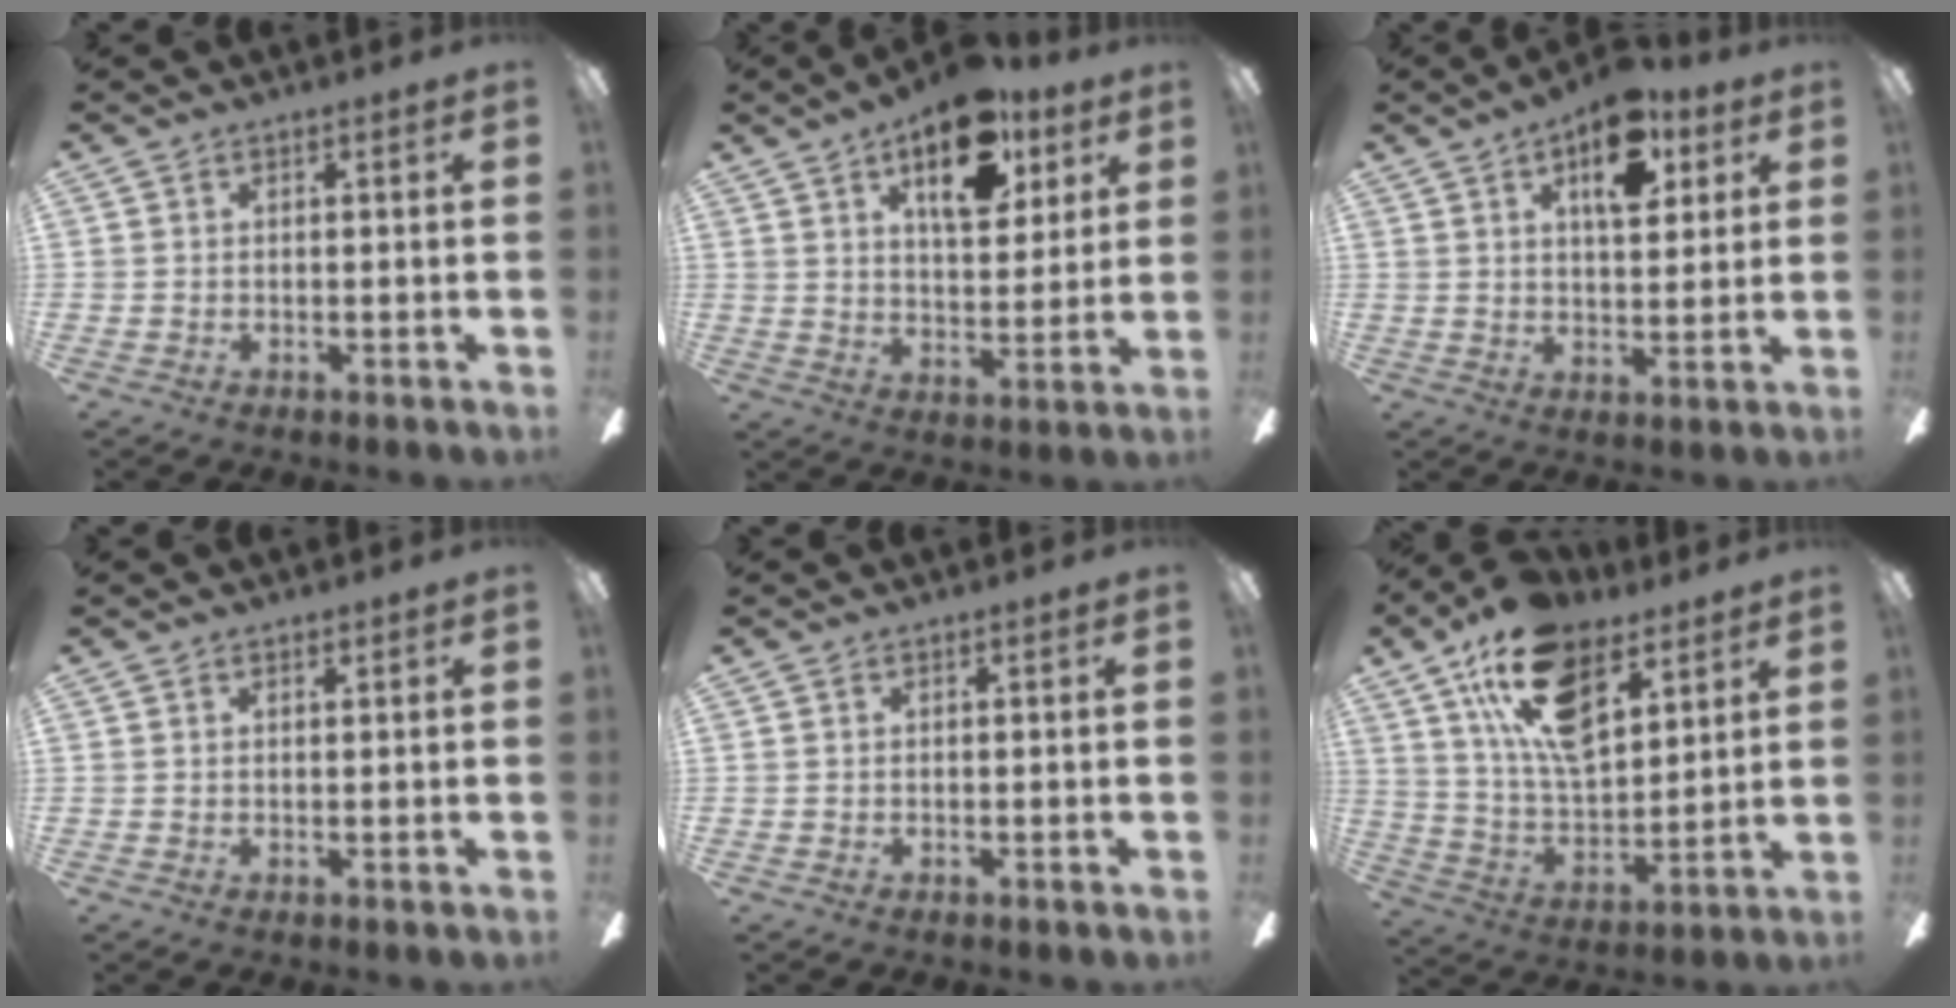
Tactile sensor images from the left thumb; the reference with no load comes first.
{"total": 16.8, "force": [9.2, 8.2, 11.4], "torque": [-0.154, -0.030, 0.150]}
{"total": 13.0, "force": [6.5, 6.5, 9.2], "torque": [-0.122, -0.018, 0.107]}
{"total": 0.7, "force": [0.6, 0.3, 0.3], "torque": [0.001, -0.002, 0.009]}
{"total": 0.0}
{"total": 19.7, "force": [11.1, 10.4, 12.5], "torque": [-0.235, -0.039, 0.203]}